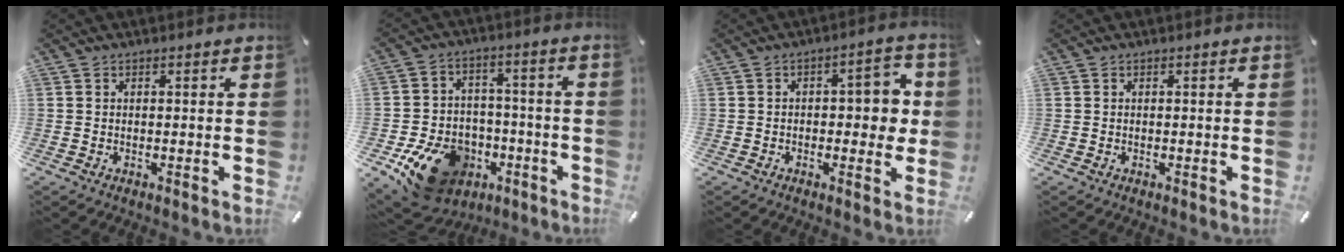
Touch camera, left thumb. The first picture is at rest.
{"total": 16.2, "force": [-8.0, 11.7, 7.9], "torque": [-0.125, 0.050, -0.123]}
{"total": 7.3, "force": [-0.1, 4.0, 6.2], "torque": [-0.064, 0.001, -0.012]}
{"total": 0.0}